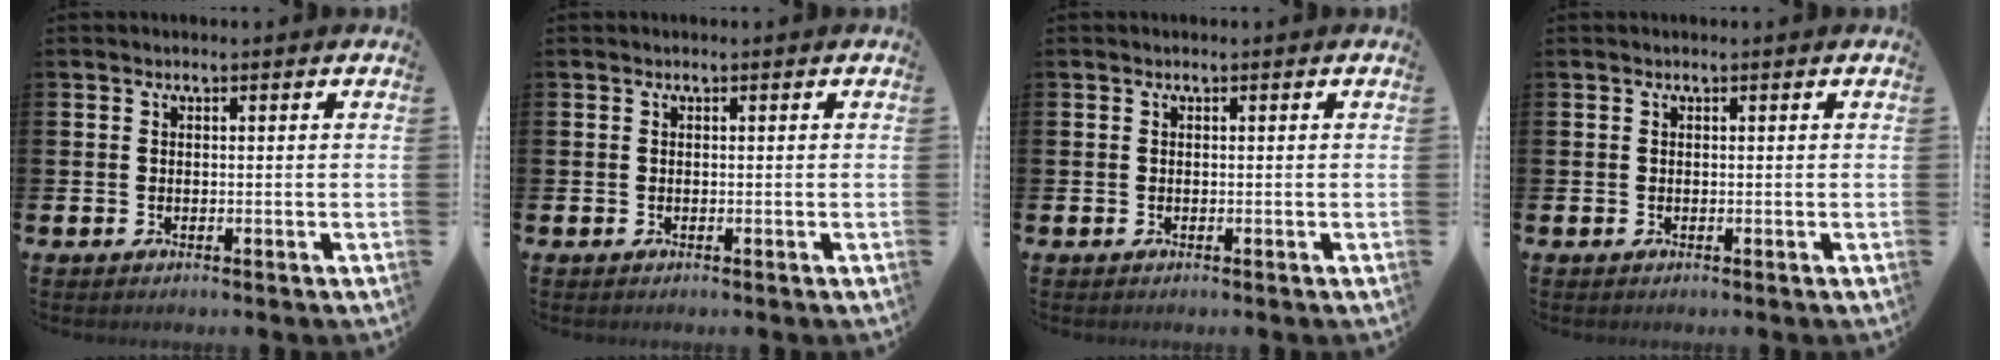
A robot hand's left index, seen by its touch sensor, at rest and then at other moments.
{"total": 0.0}
{"total": 0.0}
{"total": 0.0}